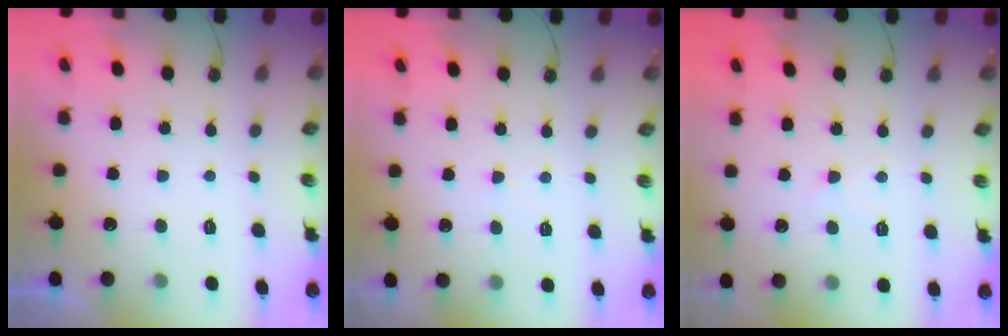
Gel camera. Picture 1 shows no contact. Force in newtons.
{"total": 3.2, "press": 3.2, "slide": 0.6}
{"total": 5.8, "press": 5.8, "slide": 1.0}